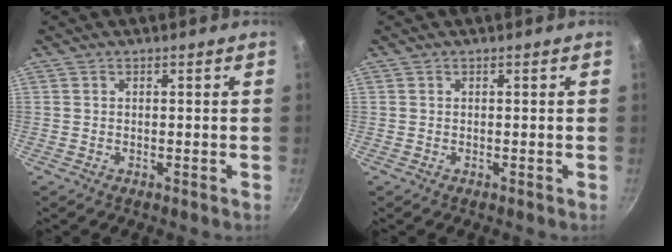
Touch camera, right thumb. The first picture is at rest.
{"total": 0.0}